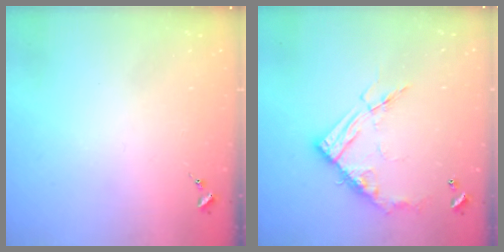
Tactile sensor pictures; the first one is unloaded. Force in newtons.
{"total": 16.0, "press": 15.9, "slide": 1.5}